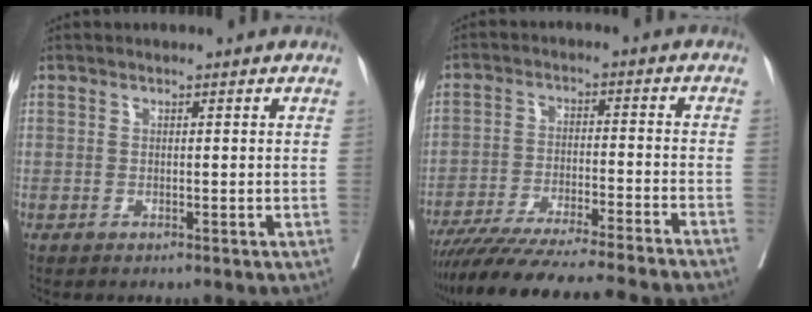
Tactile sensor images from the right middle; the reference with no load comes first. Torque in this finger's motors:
{"motor_torque": [1.20, -0.94, 0.49, 0.20]}